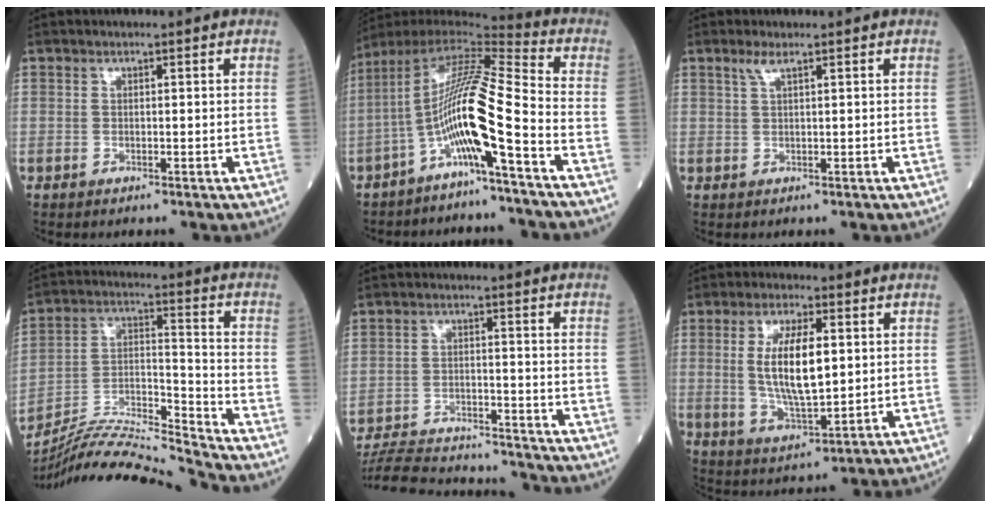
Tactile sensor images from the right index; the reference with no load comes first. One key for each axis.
{"total": 13.3, "fx": -5.0, "fy": -0.3, "fz": 12.3, "tx": -0.233, "ty": 0.012, "tz": -0.101}
{"total": 1.7, "fx": 1.2, "fy": 0.0, "fz": 1.3, "tx": -0.034, "ty": 0.005, "tz": 0.025}
{"total": 16.6, "fx": -16.0, "fy": -1.8, "fz": 4.1, "tx": -0.076, "ty": 0.018, "tz": -0.288}
{"total": 17.6, "fx": -16.9, "fy": 2.0, "fz": 4.6, "tx": -0.102, "ty": -0.007, "tz": -0.251}
{"total": 10.7, "fx": 1.6, "fy": 3.1, "fz": 10.1, "tx": -0.201, "ty": -0.003, "tz": 0.033}